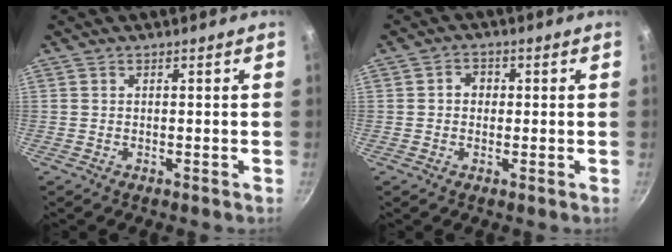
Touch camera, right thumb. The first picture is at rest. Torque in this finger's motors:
{"motor_torque": [-0.11, 0.03, -0.03, 0.06, -0.01]}